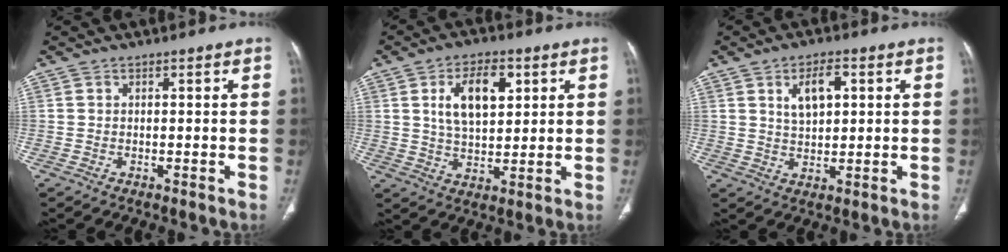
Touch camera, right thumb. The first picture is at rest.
{"total": 10.5, "force": [3.5, 5.7, 8.1], "torque": [-0.118, -0.009, 0.062]}
{"total": 6.2, "force": [2.2, 3.3, 4.9], "torque": [-0.074, -0.005, 0.041]}